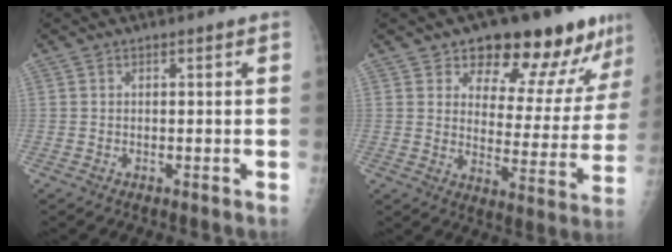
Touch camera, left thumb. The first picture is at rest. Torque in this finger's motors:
{"motor_torque": [0.27, 0.35, -0.20, -0.32, 0.09]}